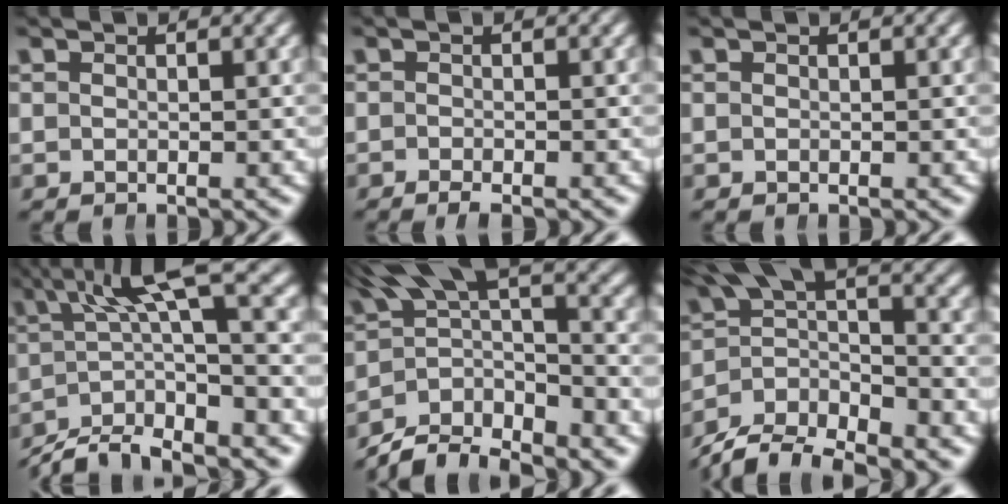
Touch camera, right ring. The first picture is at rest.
{"total": 1.3, "force": [-1.1, 0.2, 0.7], "torque": [-0.007, 0.003, -0.021]}
{"total": 0.0}
{"total": 8.3, "force": [-2.0, 4.8, 6.5], "torque": [-0.096, -0.003, -0.034]}
{"total": 8.0, "force": [-2.8, 5.0, 5.6], "torque": [-0.081, -0.016, -0.050]}
{"total": 8.9, "force": [-3.2, 6.4, 5.3], "torque": [-0.085, -0.016, -0.061]}